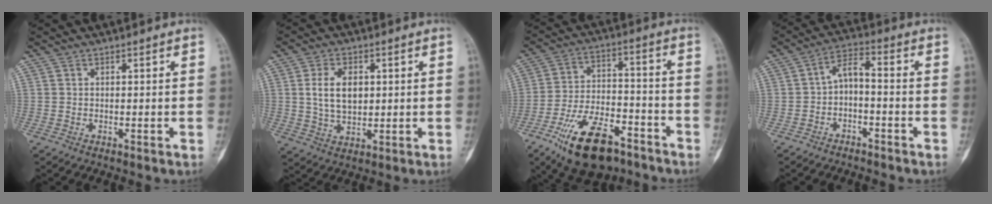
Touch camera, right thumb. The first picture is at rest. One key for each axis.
{"total": 8.1, "fx": 1.4, "fy": 5.1, "fz": 6.1, "tx": -0.103, "ty": -0.004, "tz": 0.032}
{"total": 17.6, "fx": -10.7, "fy": 8.2, "fz": 11.3, "tx": -0.184, "ty": 0.061, "tz": -0.178}
{"total": 5.5, "fx": -2.2, "fy": 2.8, "fz": 4.2, "tx": -0.065, "ty": 0.039, "tz": -0.046}